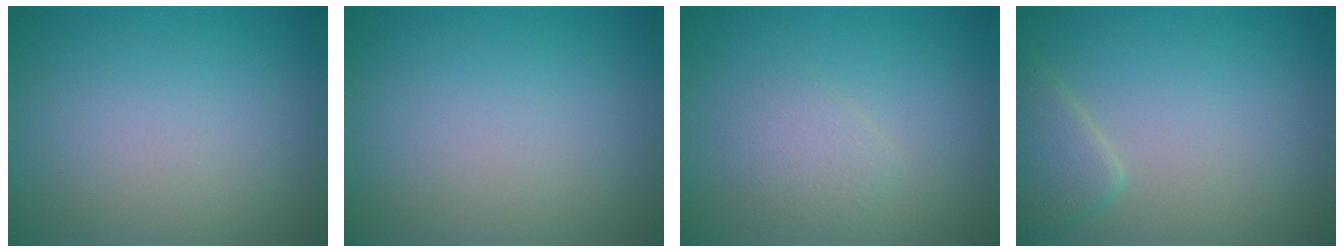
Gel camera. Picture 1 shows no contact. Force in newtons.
{"total": 0.0}
{"total": 1.8, "press": 1.8, "slide": 0.1}
{"total": 2.2, "press": 2.2, "slide": 0.2}